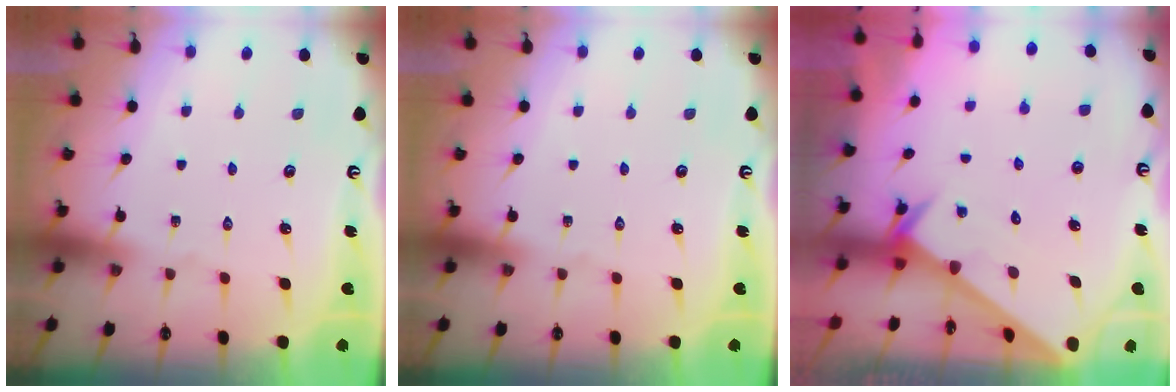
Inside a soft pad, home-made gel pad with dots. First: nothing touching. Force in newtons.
{"total": 0.0}
{"total": 2.0, "press": 2.0, "slide": 0.1}